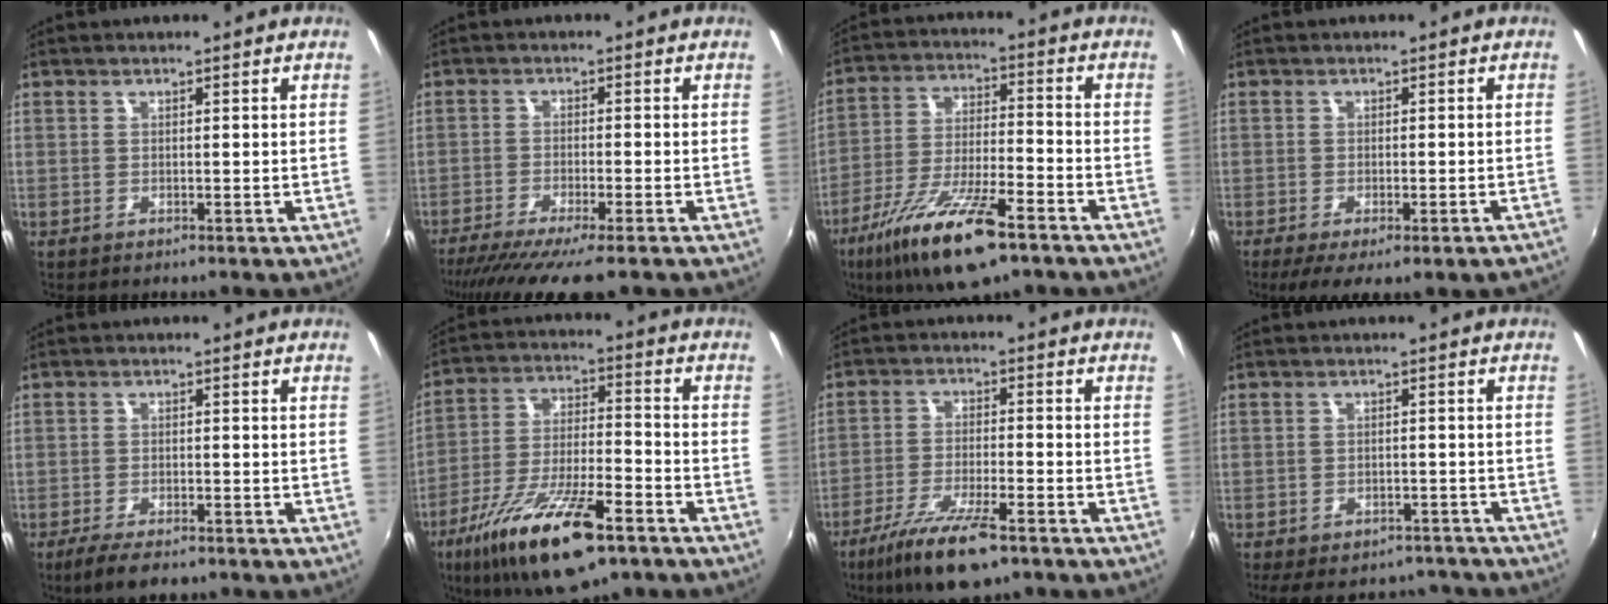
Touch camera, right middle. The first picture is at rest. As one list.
[{"total": 10.9, "force": [-8.8, 0.5, 6.4], "torque": [-0.132, -0.035, -0.140]}, {"total": 16.4, "force": [-10.4, 4.1, 12.0], "torque": [-0.238, -0.040, -0.190]}, {"total": 8.3, "force": [-5.8, 1.4, 5.8], "torque": [-0.107, -0.037, -0.079]}, {"total": 5.5, "force": [-4.2, 1.3, 3.3], "torque": [-0.079, -0.013, -0.073]}, {"total": 19.1, "force": [-11.6, 5.6, 14.1], "torque": [-0.268, -0.041, -0.202]}, {"total": 11.9, "force": [-8.1, 3.0, 8.2], "torque": [-0.180, -0.029, -0.147]}, {"total": 13.9, "force": [-11.6, 5.8, 5.1], "torque": [-0.110, 0.002, -0.142]}]